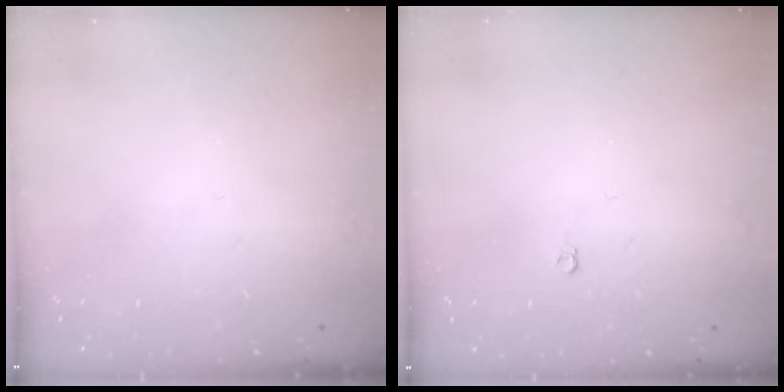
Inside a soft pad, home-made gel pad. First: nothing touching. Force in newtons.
{"total": 3.6, "press": 3.6, "slide": 0.6}